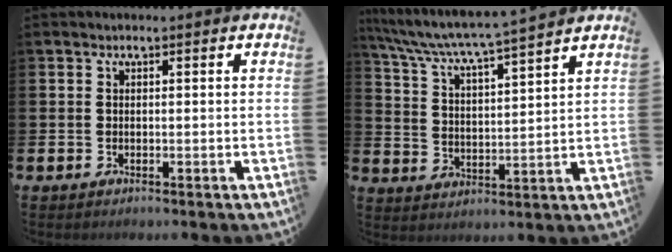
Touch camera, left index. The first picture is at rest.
{"total": 6.3, "force": [6.0, -0.1, 2.2], "torque": [-0.069, -0.044, 0.099]}